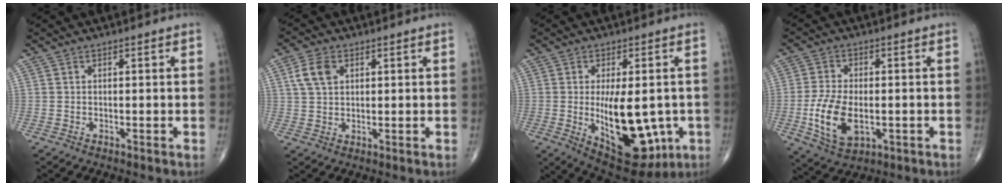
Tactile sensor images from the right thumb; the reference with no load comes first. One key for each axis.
{"total": 5.3, "fx": 1.9, "fy": 3.5, "fz": 3.4, "tx": -0.065, "ty": 0.002, "tz": 0.037}
{"total": 17.6, "fx": -2.9, "fy": 8.5, "fz": 15.1, "tx": -0.206, "ty": -0.020, "tz": -0.017}
{"total": 10.9, "fx": -2.3, "fy": 6.1, "fz": 8.8, "tx": -0.172, "ty": -0.004, "tz": -0.033}